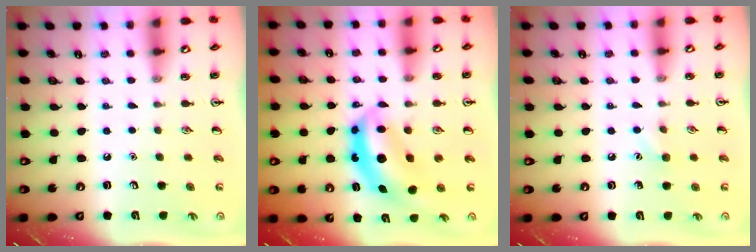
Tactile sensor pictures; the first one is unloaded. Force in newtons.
{"total": 6.7, "press": 6.4, "slide": 1.9}
{"total": 5.0, "press": 4.8, "slide": 1.4}